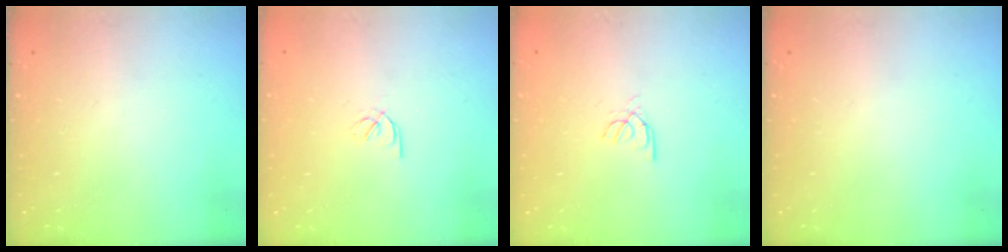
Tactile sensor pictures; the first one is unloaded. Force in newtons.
{"total": 1.9, "press": 1.9, "slide": 0.3}
{"total": 3.6, "press": 3.5, "slide": 0.4}
{"total": 0.0}